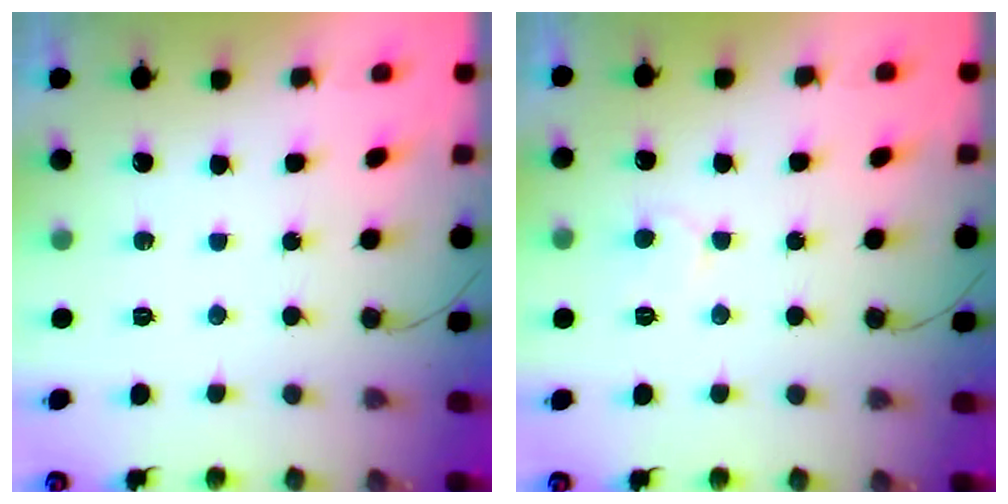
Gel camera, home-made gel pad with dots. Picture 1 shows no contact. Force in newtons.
{"total": 4.1, "press": 4.1, "slide": 0.3}